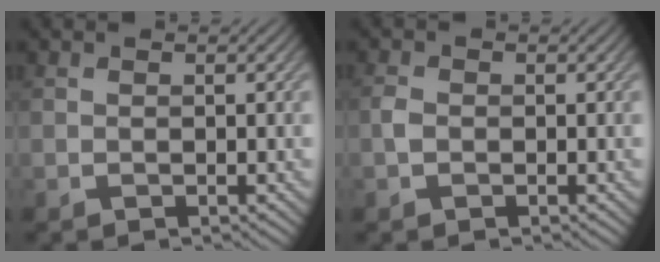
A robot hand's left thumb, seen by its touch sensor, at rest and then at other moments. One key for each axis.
{"total": 1.3, "fx": -0.4, "fy": 1.0, "fz": 0.7, "tx": -0.017, "ty": 0.002, "tz": -0.015}